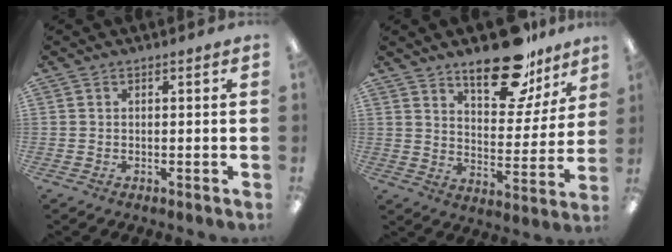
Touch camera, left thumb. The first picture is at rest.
{"total": 17.7, "force": [13.1, 7.2, 9.4], "torque": [-0.119, -0.085, 0.220]}